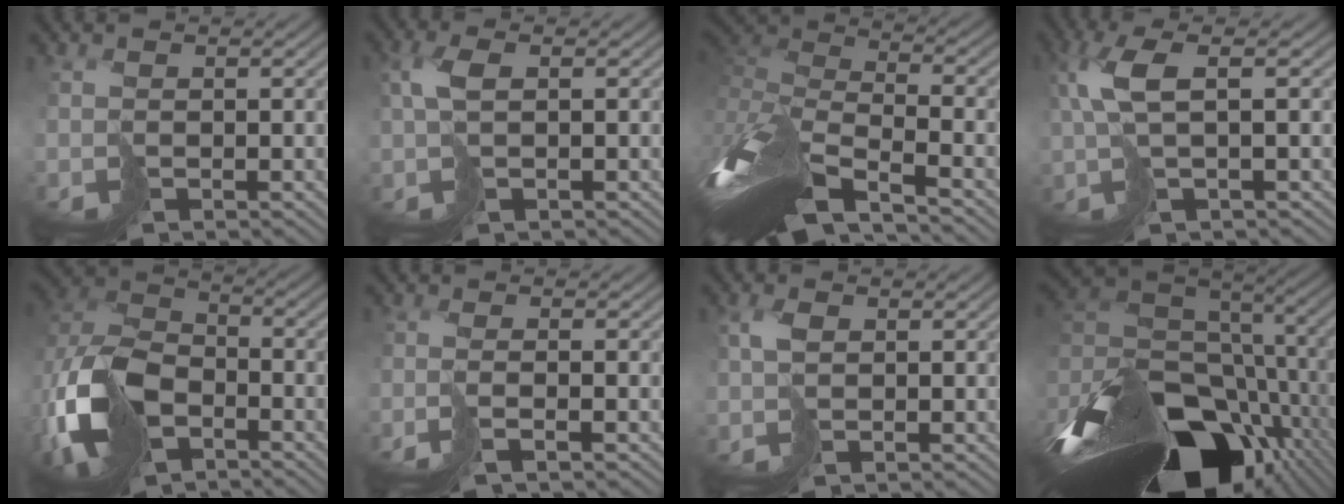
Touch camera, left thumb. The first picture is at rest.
{"total": 3.3, "force": [0.7, 1.2, 3.0], "torque": [-0.066, 0.007, 0.013]}
{"total": 14.3, "force": [-7.4, 4.8, 11.2], "torque": [-0.266, -0.008, -0.129]}
{"total": 6.3, "force": [1.7, 1.9, 5.8], "torque": [-0.121, 0.017, 0.028]}
{"total": 15.1, "force": [-6.6, 9.3, 9.8], "torque": [-0.265, -0.043, -0.128]}
{"total": 3.6, "force": [-1.7, 0.8, 3.1], "torque": [-0.052, 0.000, -0.044]}
{"total": 2.0, "force": [0.7, 1.0, 1.6], "torque": [-0.036, 0.002, 0.014]}
{"total": 19.1, "force": [-7.8, 11.4, 13.1], "torque": [-0.294, -0.017, -0.113]}